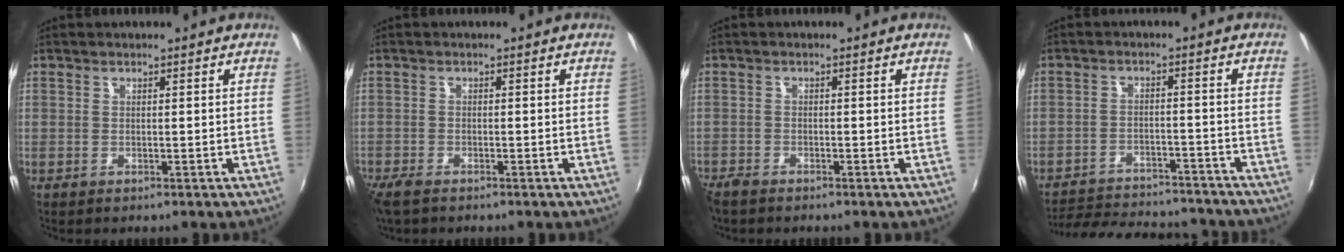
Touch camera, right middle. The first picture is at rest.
{"total": 4.0, "force": [-3.2, 1.3, 2.0], "torque": [-0.053, -0.019, -0.064]}
{"total": 3.0, "force": [-2.7, 0.9, 0.9], "torque": [-0.028, -0.015, -0.055]}
{"total": 18.9, "force": [-16.8, 5.2, 6.9], "torque": [-0.148, 0.000, -0.226]}